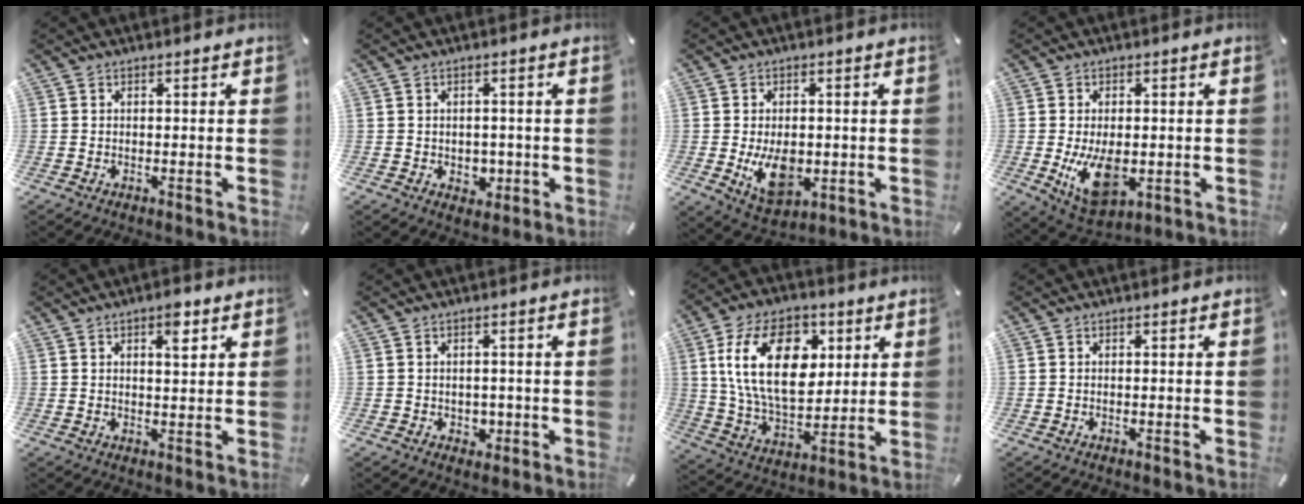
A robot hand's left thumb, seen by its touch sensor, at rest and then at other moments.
{"total": 3.3, "force": [-0.4, 3.0, 1.4], "torque": [-0.010, -0.003, -0.010]}
{"total": 10.4, "force": [-1.2, 7.0, 7.7], "torque": [-0.126, -0.008, -0.017]}
{"total": 11.1, "force": [-1.3, 6.7, 8.8], "torque": [-0.148, -0.015, -0.017]}
{"total": 4.6, "force": [2.5, 1.8, 3.4], "torque": [-0.041, -0.009, 0.036]}
{"total": 2.6, "force": [-0.3, 2.4, 1.0], "torque": [-0.002, -0.003, -0.011]}
{"total": 20.2, "force": [5.6, 13.0, 14.4], "torque": [-0.284, 0.005, 0.092]}
{"total": 0.0}